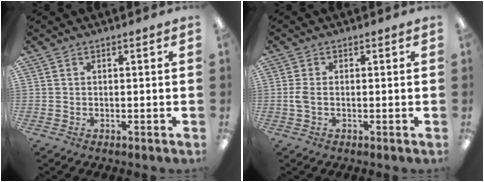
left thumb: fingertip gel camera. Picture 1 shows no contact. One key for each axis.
{"total": 2.5, "fx": -0.2, "fy": 1.4, "fz": 2.1, "tx": -0.047, "ty": 0.003, "tz": -0.006}